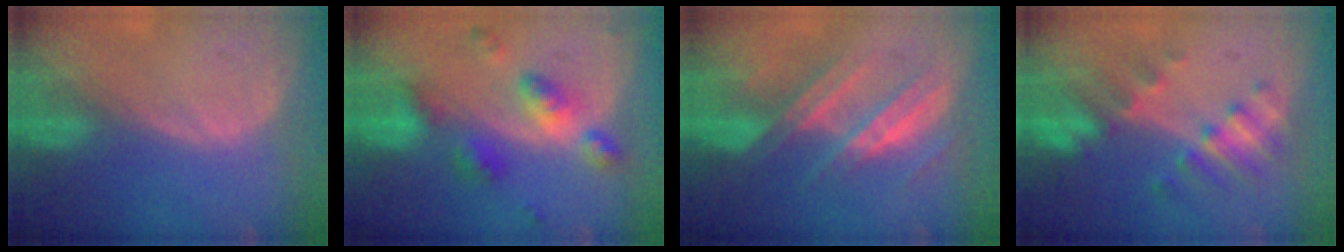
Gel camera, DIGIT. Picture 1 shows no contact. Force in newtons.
{"total": 7.4, "press": 7.3, "slide": 0.5}
{"total": 7.2, "press": 7.2, "slide": 0.8}
{"total": 7.9, "press": 6.9, "slide": 3.7}